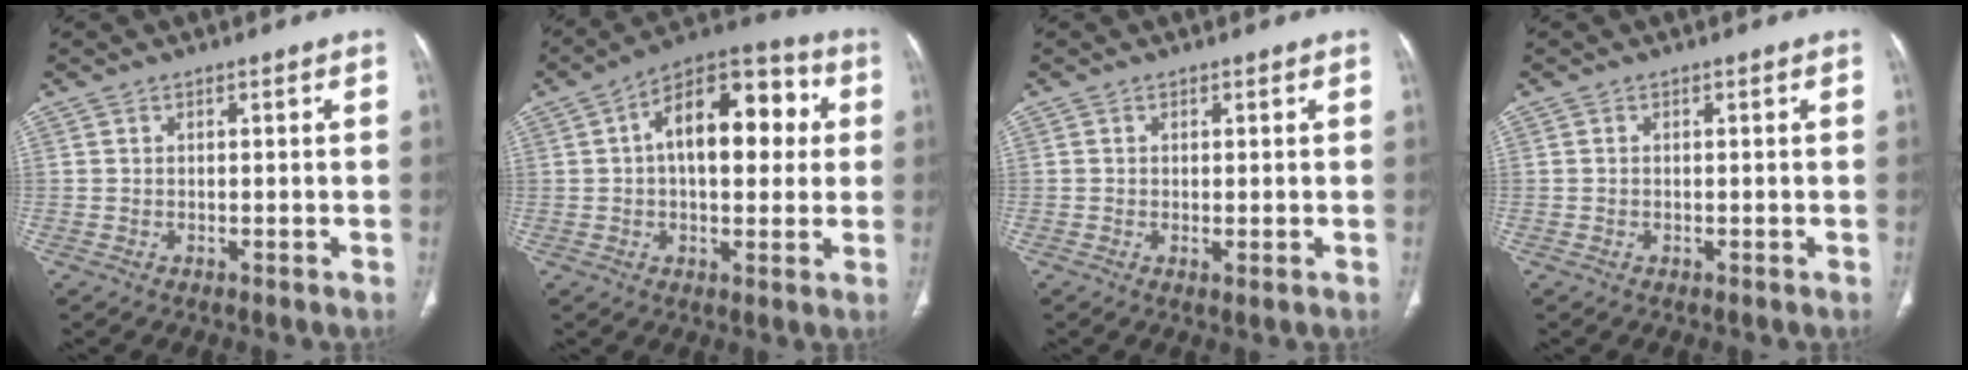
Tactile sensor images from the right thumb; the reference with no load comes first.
{"total": 17.6, "force": [3.0, 9.5, 14.5], "torque": [-0.181, 0.033, 0.038]}
{"total": 1.0, "force": [-0.2, 0.3, 1.0], "torque": [-0.023, -0.007, -0.003]}
{"total": 0.0}